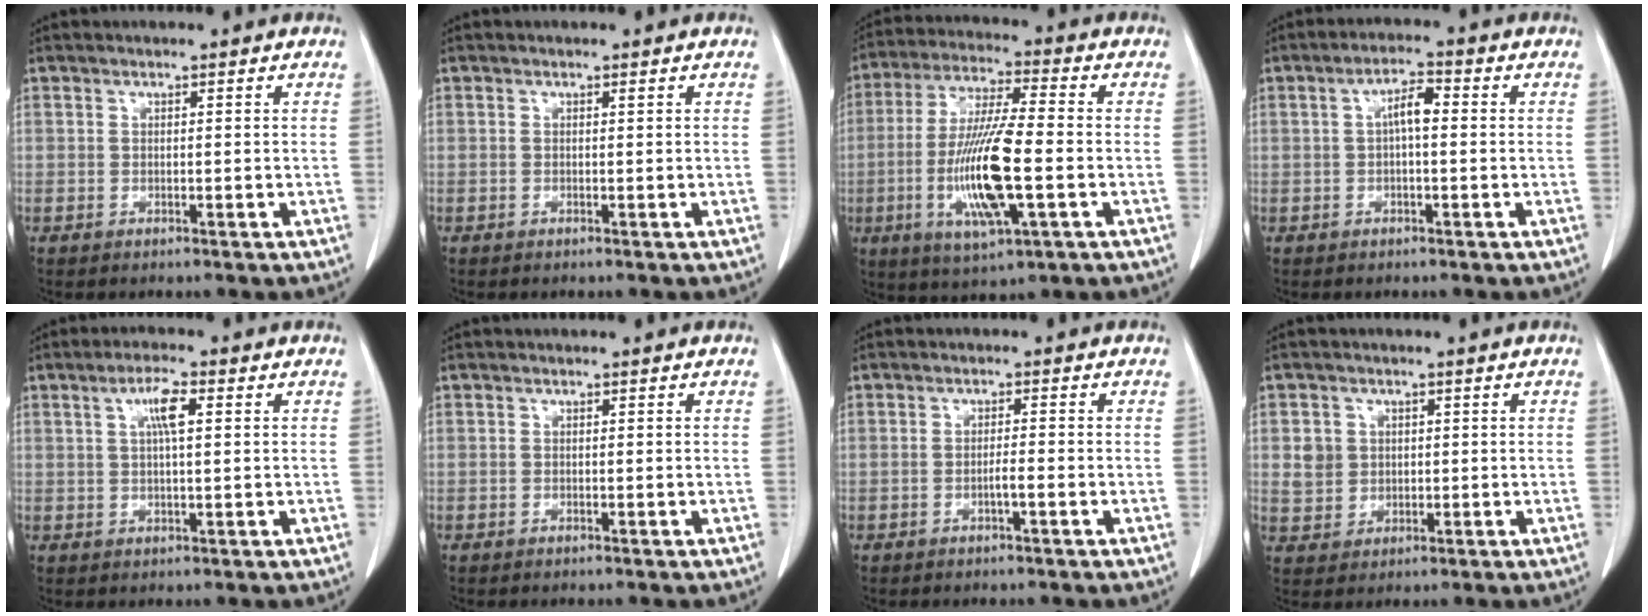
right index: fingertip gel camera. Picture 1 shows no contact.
{"total": 0.0}
{"total": 14.3, "force": [-3.2, 1.8, 13.8], "torque": [-0.277, -0.014, -0.057]}
{"total": 3.8, "force": [0.2, 1.0, 3.6], "torque": [-0.064, 0.012, 0.002]}
{"total": 4.3, "force": [1.3, 0.6, 4.0], "torque": [-0.077, 0.006, 0.025]}
{"total": 0.0}
{"total": 1.5, "force": [-0.7, 0.0, 1.3], "torque": [-0.021, 0.002, -0.012]}
{"total": 4.1, "force": [1.0, 3.9, 0.9], "torque": [-0.019, 0.010, 0.027]}